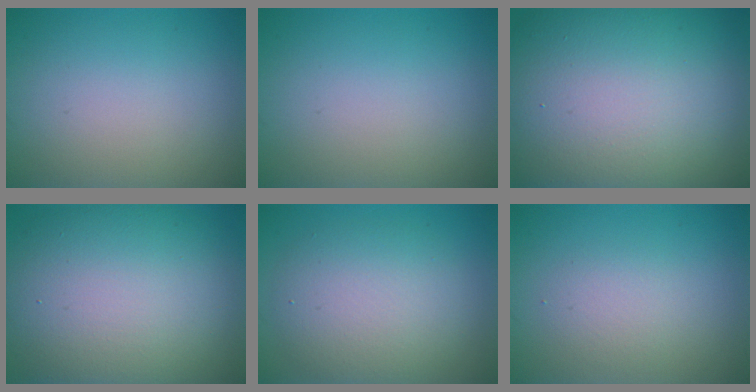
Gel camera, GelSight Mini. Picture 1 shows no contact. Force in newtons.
{"total": 0.0}
{"total": 20.2, "press": 20.2, "slide": 0.8}
{"total": 13.9, "press": 13.9, "slide": 0.7}
{"total": 5.6, "press": 5.6, "slide": 0.2}
{"total": 2.0, "press": 2.0, "slide": 0.2}